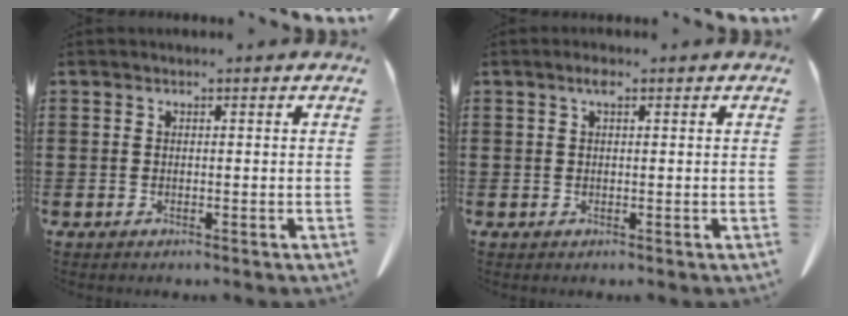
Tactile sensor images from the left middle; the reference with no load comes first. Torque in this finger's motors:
{"motor_torque": [0.17, 0.70, 0.07, 0.08]}